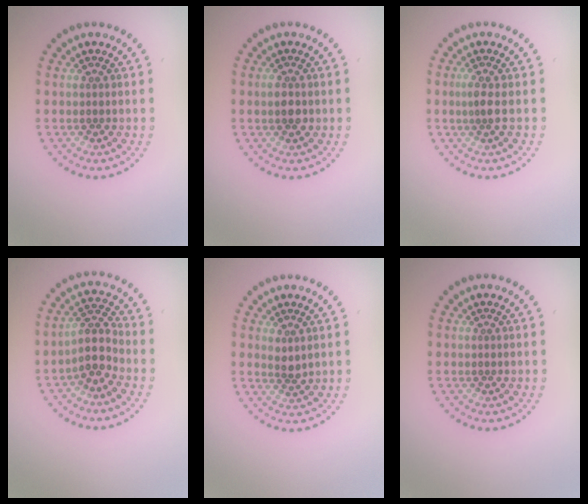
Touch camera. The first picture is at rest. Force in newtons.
{"total": 2.1, "press": 2.1, "slide": 0.1}
{"total": 1.6, "press": 1.2, "slide": 1.1}
{"total": 2.9, "press": 2.3, "slide": 1.7}
{"total": 1.2, "press": 1.0, "slide": 0.6}
{"total": 0.0}